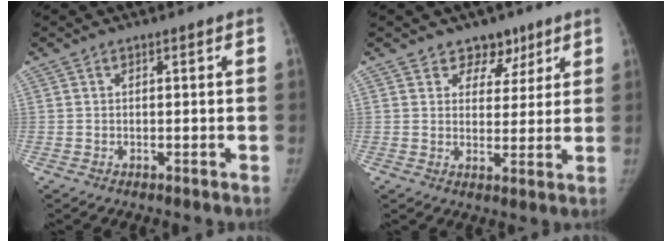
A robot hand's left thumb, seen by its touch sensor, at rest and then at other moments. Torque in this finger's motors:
{"motor_torque": [0.02, 0.35, -0.07, 0.07, -0.07]}